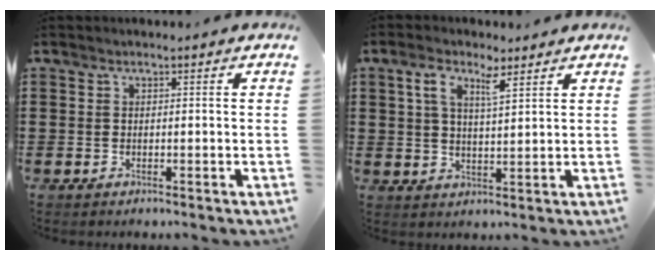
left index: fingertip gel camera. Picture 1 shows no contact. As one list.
[{"total": 6.3, "force": [3.9, 1.9, 4.6], "torque": [-0.094, 0.001, 0.066]}]